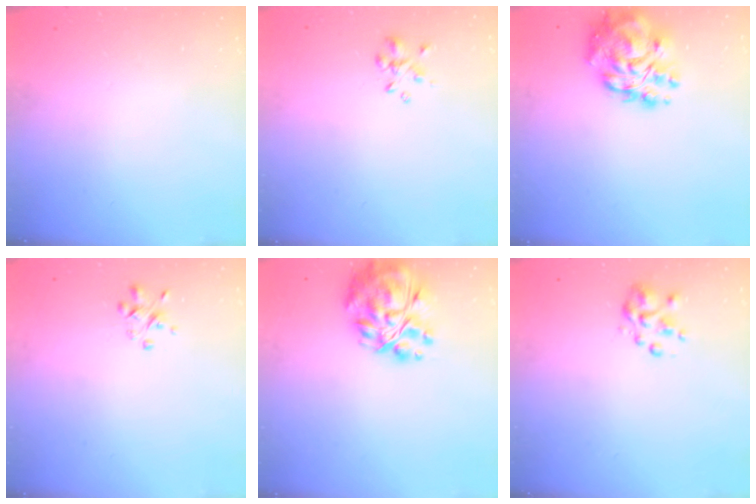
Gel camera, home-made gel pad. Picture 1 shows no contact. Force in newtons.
{"total": 1.0, "press": 0.9, "slide": 0.4}
{"total": 15.0, "press": 14.2, "slide": 4.6}
{"total": 1.5, "press": 1.5, "slide": 0.3}
{"total": 16.7, "press": 15.6, "slide": 5.9}
{"total": 3.2, "press": 3.1, "slide": 1.0}